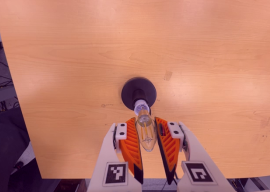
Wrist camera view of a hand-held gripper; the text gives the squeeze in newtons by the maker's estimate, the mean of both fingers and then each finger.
{"total": 14.3, "left": 15.9, "right": 12.7}